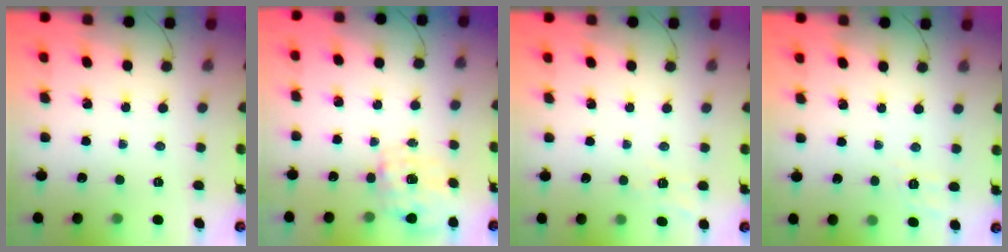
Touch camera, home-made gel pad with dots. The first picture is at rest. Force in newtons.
{"total": 4.9, "press": 4.8, "slide": 0.9}
{"total": 7.7, "press": 7.4, "slide": 2.1}
{"total": 1.9, "press": 0.7, "slide": 1.7}